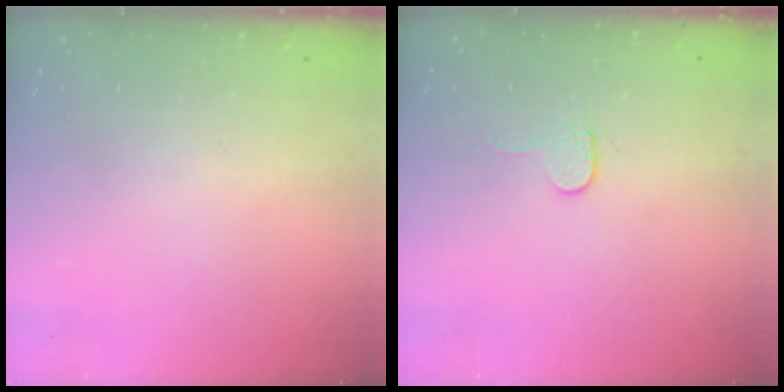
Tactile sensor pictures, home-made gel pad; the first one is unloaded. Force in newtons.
{"total": 2.7, "press": 2.7, "slide": 0.2}